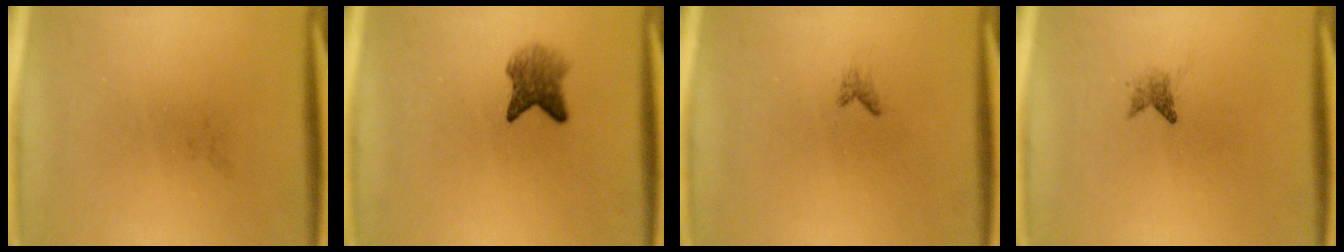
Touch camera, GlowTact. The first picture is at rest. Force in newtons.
{"total": 3.7}
{"total": 0.6}
{"total": 1.2}